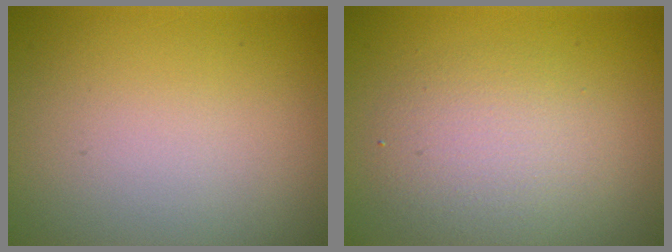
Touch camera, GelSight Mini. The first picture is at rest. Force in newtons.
{"total": 3.6, "press": 3.6, "slide": 0.1}